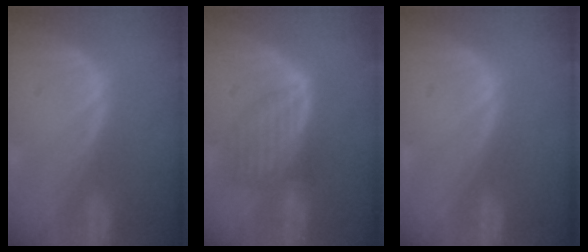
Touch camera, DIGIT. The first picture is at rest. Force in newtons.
{"total": 7.3, "press": 6.6, "slide": 3.2}
{"total": 0.0}